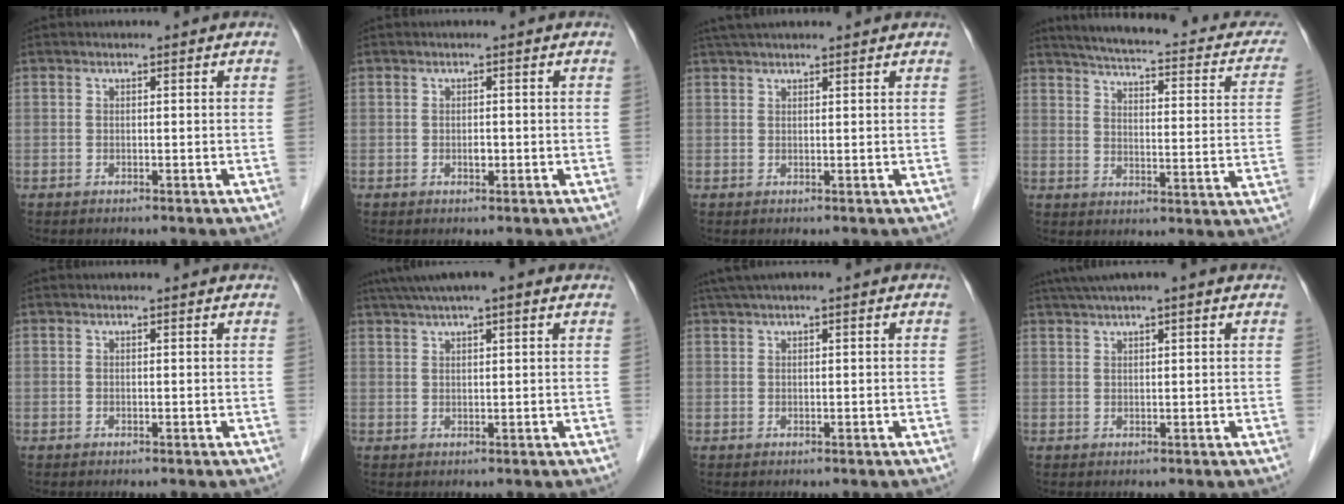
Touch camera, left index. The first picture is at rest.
{"total": 0.9, "force": [-0.5, 0.5, 0.6], "torque": [-0.013, -0.005, -0.007]}
{"total": 7.2, "force": [6.4, 0.6, 3.3], "torque": [-0.052, 0.042, 0.094]}
{"total": 21.7, "force": [17.9, 5.3, 11.1], "torque": [-0.143, 0.001, 0.205]}
{"total": 1.9, "force": [1.8, 0.2, 0.5], "torque": [-0.011, 0.013, 0.016]}
{"total": 10.0, "force": [7.8, 0.9, 6.2], "torque": [-0.106, 0.043, 0.112]}
{"total": 3.5, "force": [2.5, -0.1, 2.4], "torque": [-0.047, 0.029, 0.048]}
{"total": 7.3, "force": [5.6, 0.0, 4.7], "torque": [-0.081, 0.040, 0.085]}